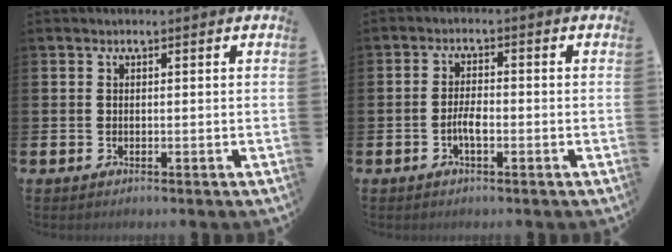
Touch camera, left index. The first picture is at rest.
{"total": 2.8, "force": [-1.1, 1.0, 2.4], "torque": [-0.043, 0.005, -0.021]}